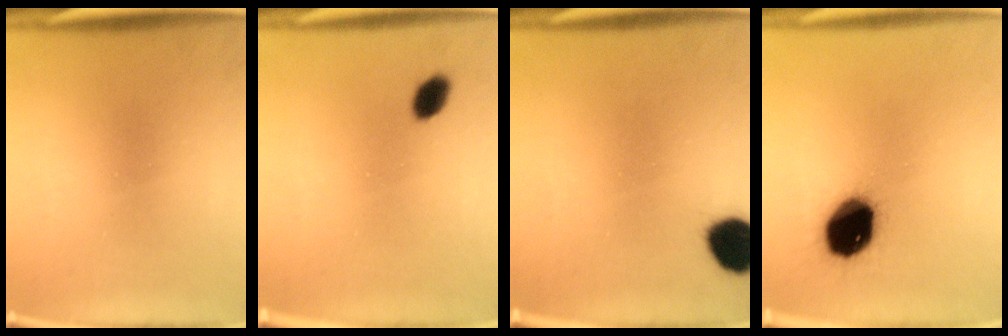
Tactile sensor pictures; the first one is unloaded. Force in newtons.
{"total": 3.1}
{"total": 9.6}
{"total": 17.4}